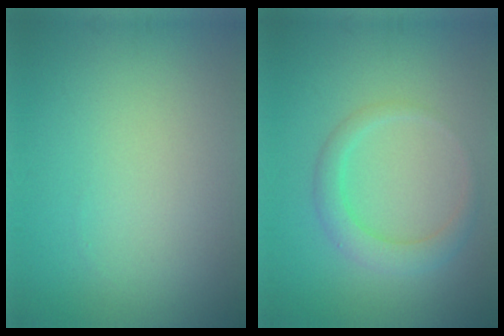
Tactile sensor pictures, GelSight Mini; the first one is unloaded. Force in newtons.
{"total": 2.6, "press": 2.6, "slide": 0.1}